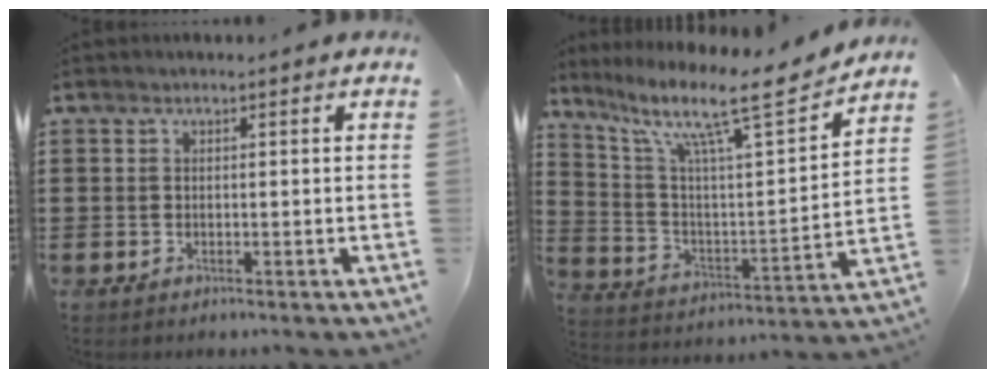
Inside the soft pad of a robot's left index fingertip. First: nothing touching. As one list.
[{"total": 12.8, "force": [9.3, 1.9, 8.5], "torque": [-0.174, -0.057, 0.144]}]